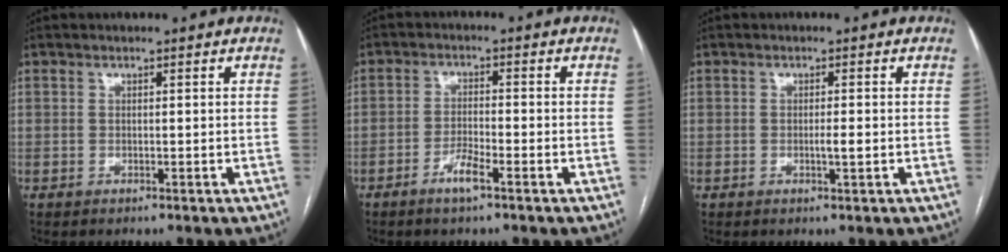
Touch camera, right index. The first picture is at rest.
{"total": 3.4, "force": [-2.2, 0.2, 2.5], "torque": [-0.050, 0.000, -0.047]}
{"total": 1.6, "force": [-0.3, 0.1, 1.6], "torque": [-0.030, -0.002, -0.006]}